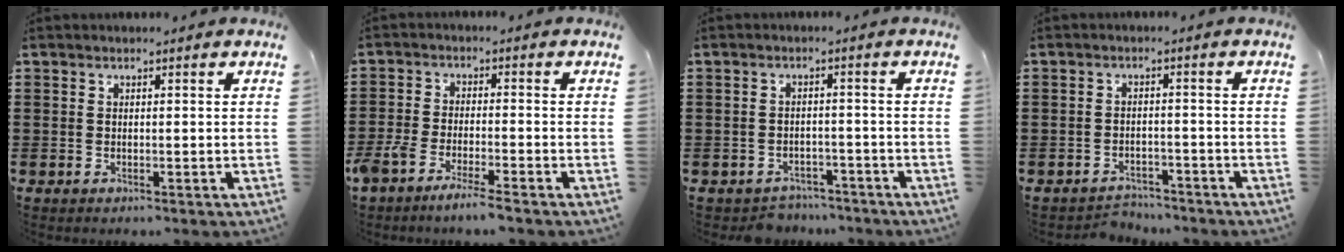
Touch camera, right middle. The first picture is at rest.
{"total": 4.3, "force": [-3.7, 0.2, 2.2], "torque": [-0.058, -0.012, -0.073]}
{"total": 2.6, "force": [-2.5, 0.8, -0.2], "torque": [-0.005, 0.001, -0.055]}
{"total": 2.7, "force": [-2.6, 0.6, -0.1], "torque": [-0.006, 0.000, -0.058]}